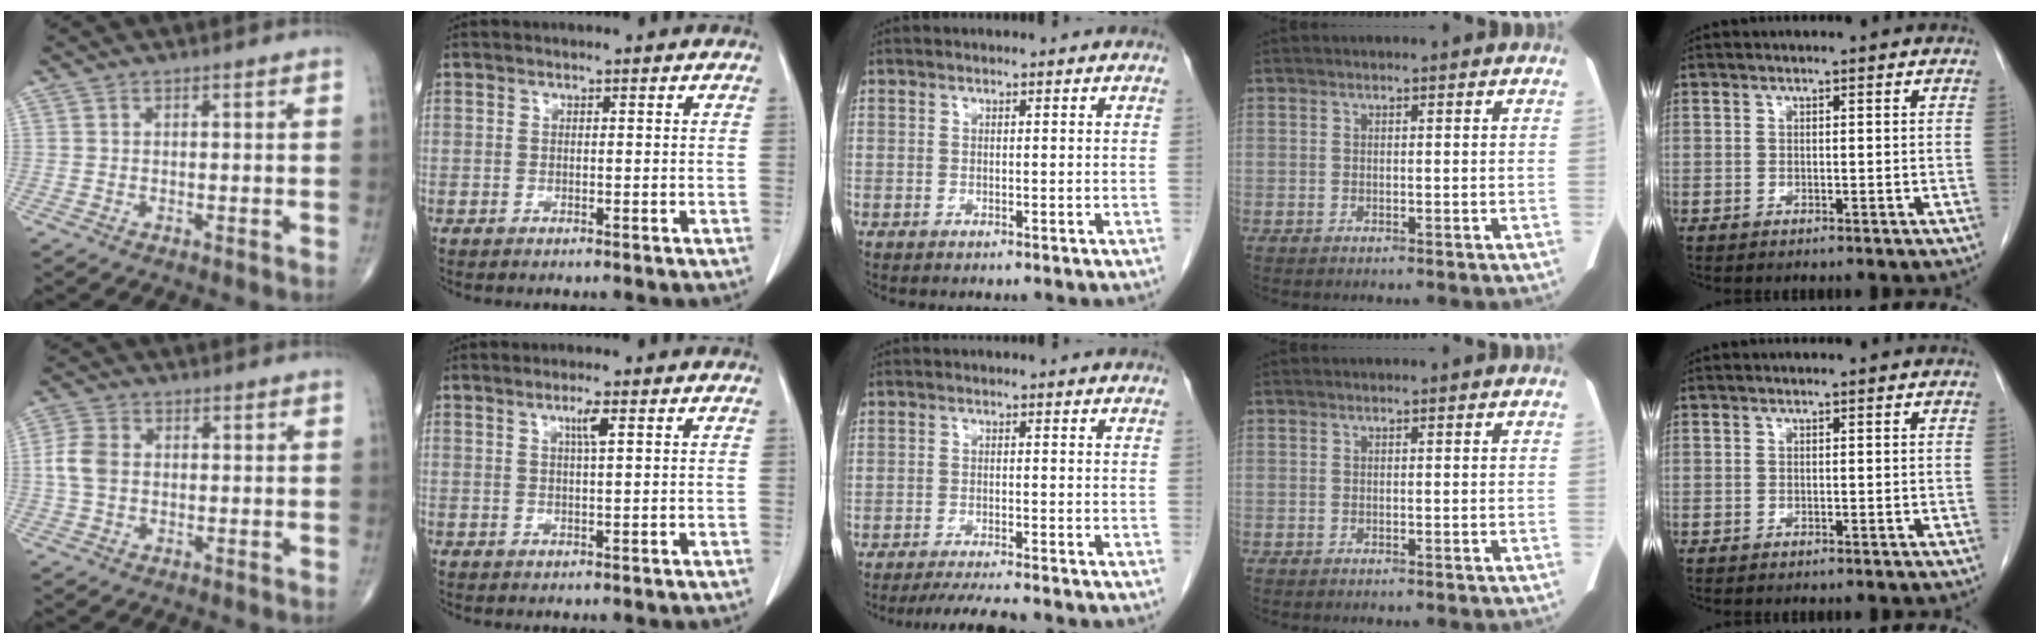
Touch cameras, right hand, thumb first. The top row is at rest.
{"thumb": {"total": 5.0, "force": [0.0, 3.6, 3.4], "torque": [-0.077, 0.009, -0.005]}, "index": {"total": 2.4, "force": [1.1, -0.1, 2.2], "torque": [-0.040, 0.001, 0.019]}, "middle": {"total": 5.2, "force": [-4.6, -0.2, 2.3], "torque": [-0.035, -0.018, -0.076]}}